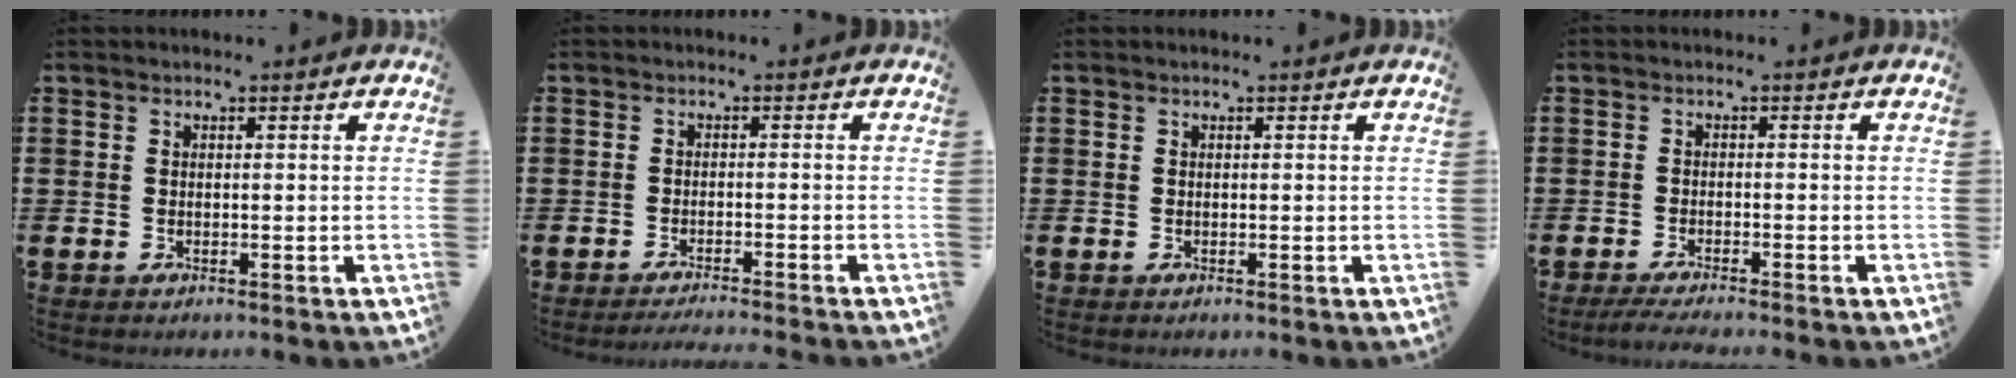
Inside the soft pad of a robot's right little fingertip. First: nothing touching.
{"total": 1.3, "force": [-1.3, -0.3, 0.3], "torque": [-0.003, 0.000, -0.025]}
{"total": 0.0}
{"total": 1.7, "force": [-1.3, 0.0, 1.0], "torque": [-0.016, 0.001, -0.025]}